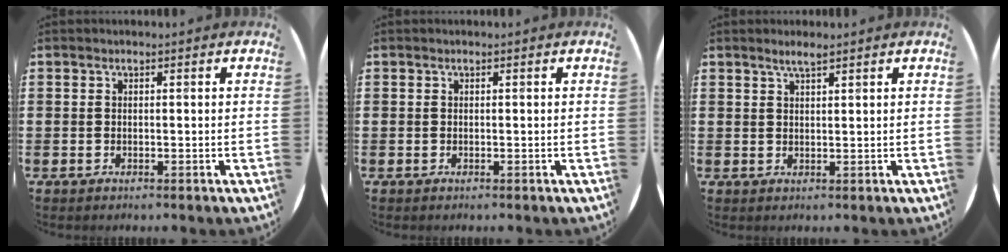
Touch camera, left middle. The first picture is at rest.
{"total": 0.0}
{"total": 2.1, "force": [1.7, 0.2, 1.2], "torque": [-0.025, 0.002, 0.031]}